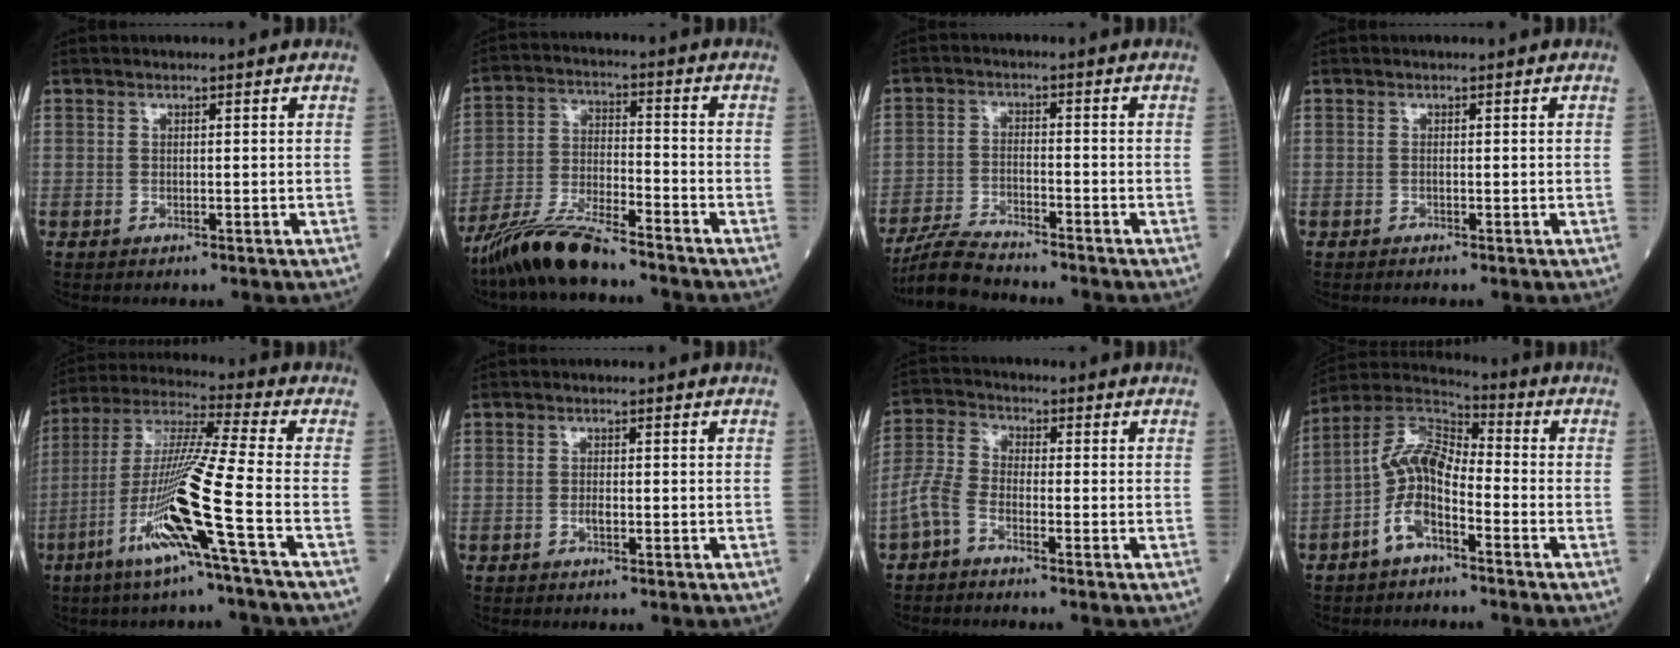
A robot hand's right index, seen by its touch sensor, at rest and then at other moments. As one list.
[{"total": 10.7, "force": [-8.9, 1.2, 5.9], "torque": [-0.112, -0.016, -0.166]}, {"total": 7.0, "force": [-6.5, 0.7, 2.6], "torque": [-0.054, -0.022, -0.120]}, {"total": 0.0}, {"total": 15.5, "force": [-6.2, -2.1, 14.1], "torque": [-0.286, -0.017, -0.123]}, {"total": 0.9, "force": [-0.4, 0.2, 0.7], "torque": [-0.019, 0.000, -0.008]}, {"total": 4.4, "force": [-2.6, 1.7, 3.0], "torque": [-0.084, 0.004, -0.067]}, {"total": 9.4, "force": [-3.7, 3.7, 7.8], "torque": [-0.171, 0.022, -0.079]}]